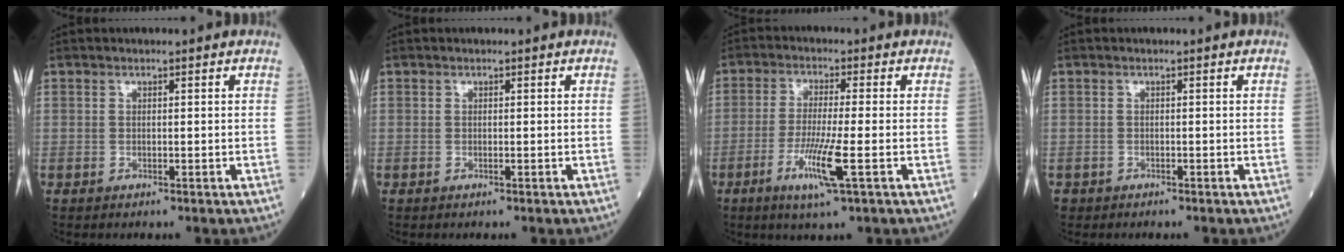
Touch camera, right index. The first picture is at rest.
{"total": 0.0}
{"total": 7.5, "force": [-2.8, -0.3, 6.9], "torque": [-0.138, -0.020, -0.053]}
{"total": 0.8, "force": [-0.7, 0.5, 0.0], "torque": [-0.012, 0.001, -0.012]}